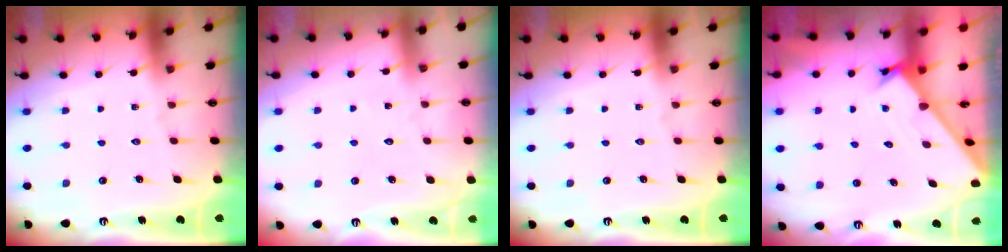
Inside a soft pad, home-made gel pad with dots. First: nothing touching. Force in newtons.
{"total": 2.8, "press": 2.8, "slide": 0.3}
{"total": 0.0}
{"total": 1.7, "press": 1.7, "slide": 0.1}